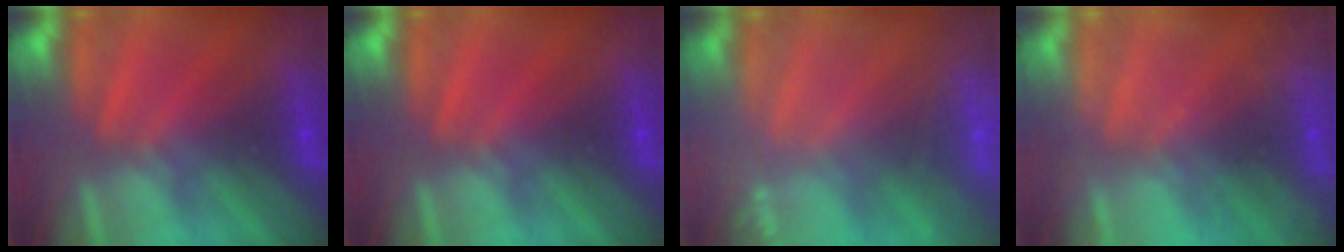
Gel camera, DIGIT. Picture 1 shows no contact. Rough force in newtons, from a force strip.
{"total": 0.0}
{"total": 2.5}
{"total": 2.3}